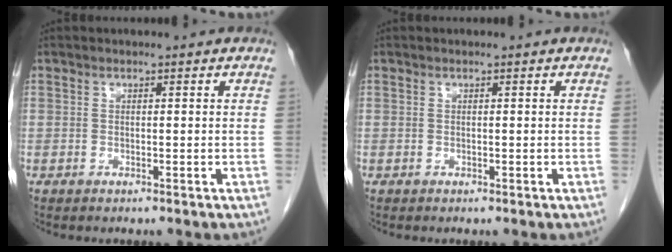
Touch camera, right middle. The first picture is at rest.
{"total": 0.0}